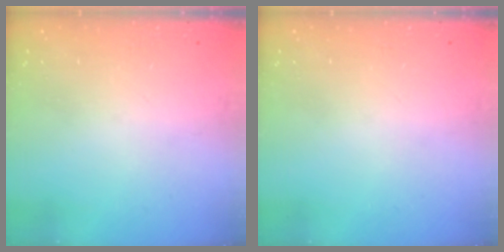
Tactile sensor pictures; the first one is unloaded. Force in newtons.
{"total": 0.0}